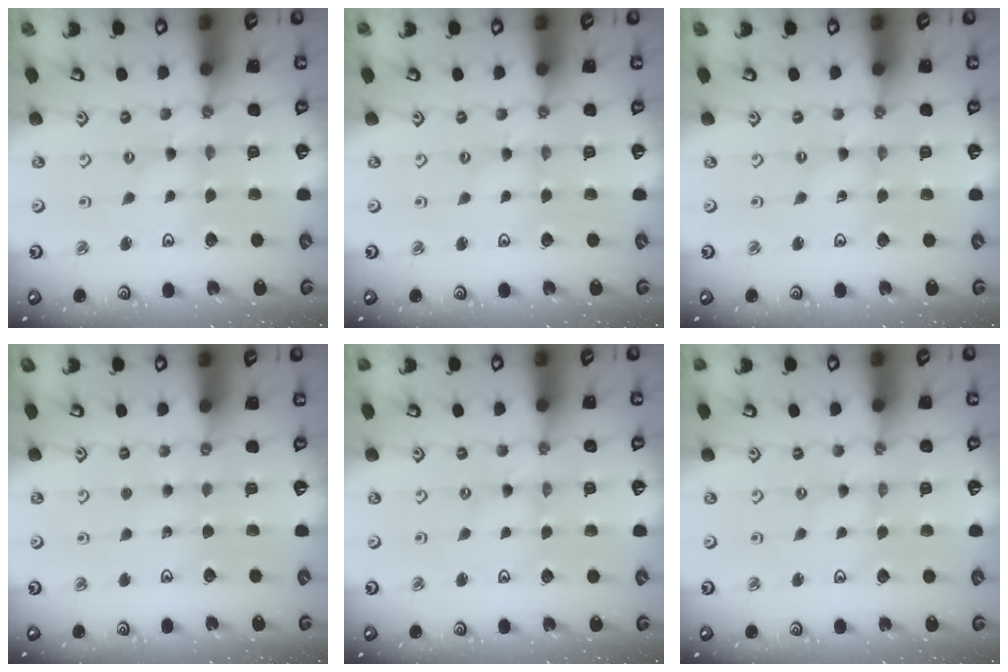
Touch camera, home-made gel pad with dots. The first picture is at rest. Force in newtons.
{"total": 0.9, "press": 0.9, "slide": 0.1}
{"total": 0.0}
{"total": 2.5, "press": 2.5, "slide": 0.3}
{"total": 0.0}
{"total": 0.0}